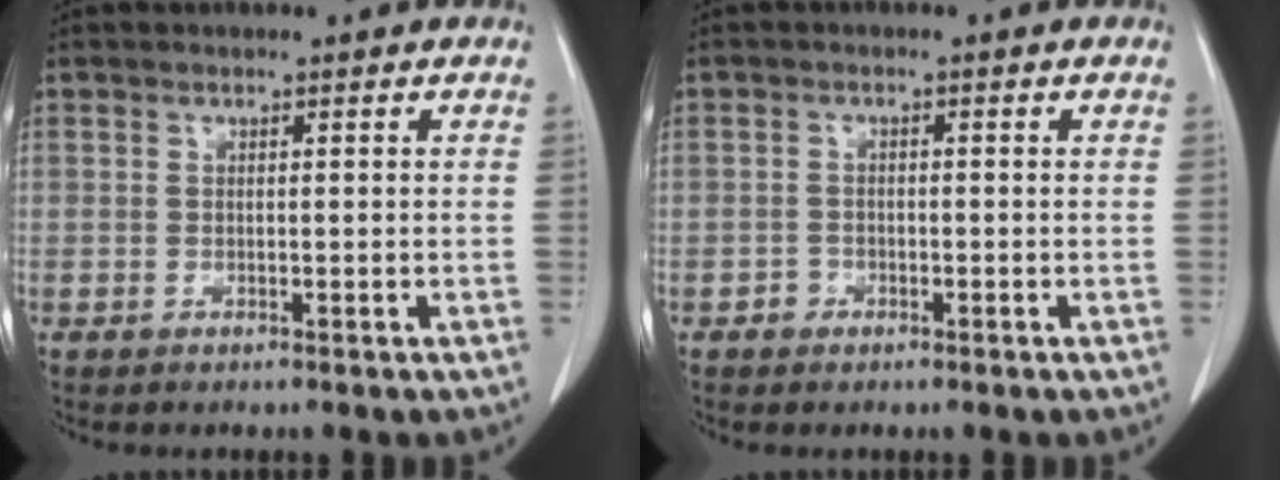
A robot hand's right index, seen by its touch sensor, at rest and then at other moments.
{"total": 1.5, "force": [-0.8, 1.3, 0.2], "torque": [0.000, 0.006, -0.017]}